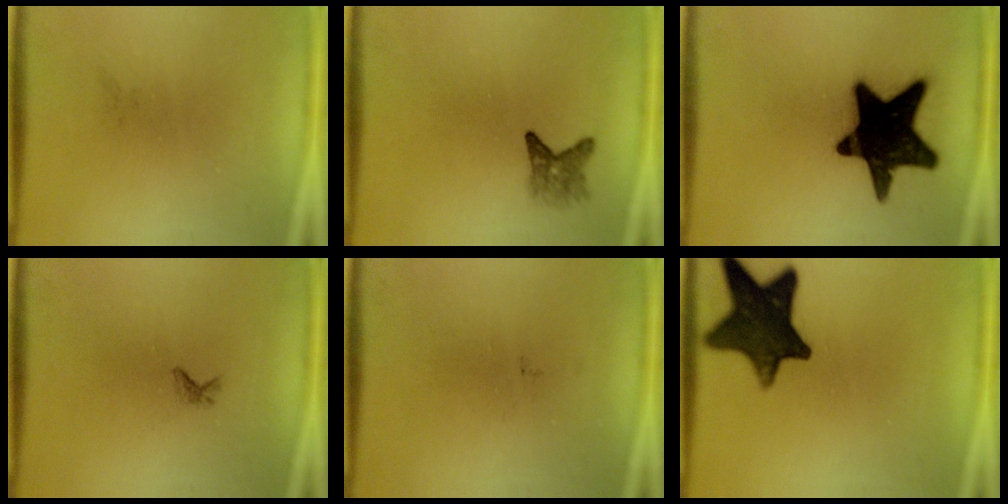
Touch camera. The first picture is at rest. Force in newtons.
{"total": 2.4}
{"total": 20.1}
{"total": 0.6}
{"total": 0.0}
{"total": 14.5}